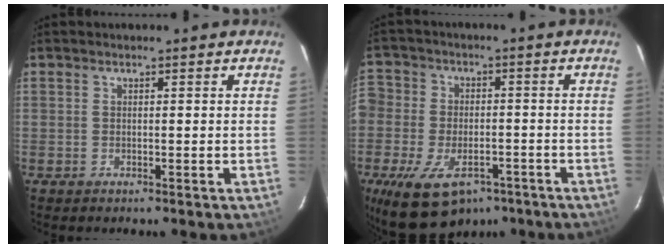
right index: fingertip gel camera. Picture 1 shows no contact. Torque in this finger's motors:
{"motor_torque": [1.61, -0.53, 1.05, 0.21]}